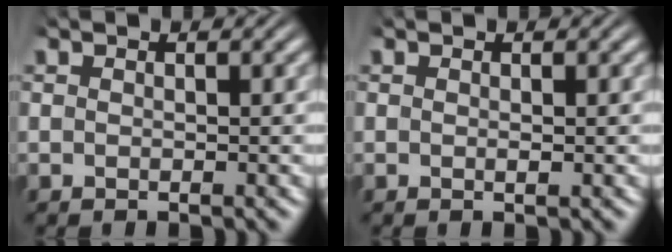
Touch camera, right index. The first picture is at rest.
{"total": 0.0}